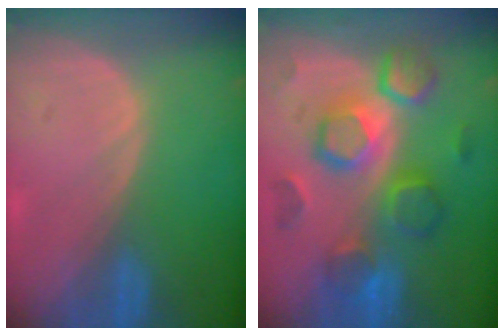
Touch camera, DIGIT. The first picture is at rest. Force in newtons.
{"total": 10.4, "press": 10.4, "slide": 0.8}